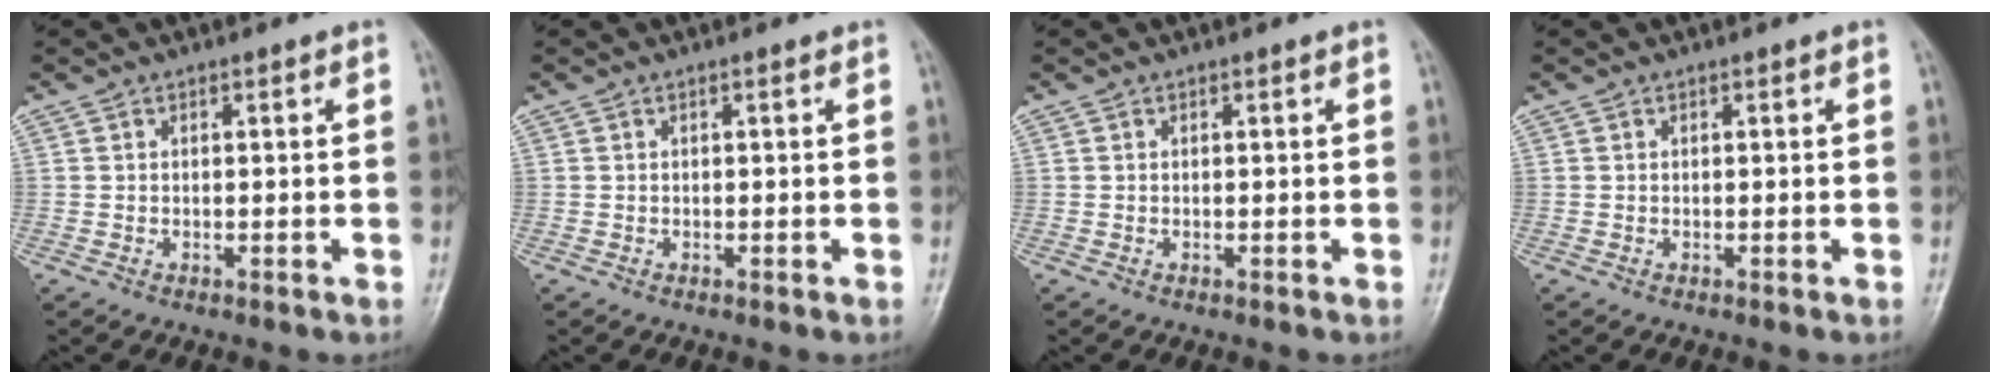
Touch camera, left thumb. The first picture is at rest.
{"total": 0.0}
{"total": 0.0}
{"total": 0.0}